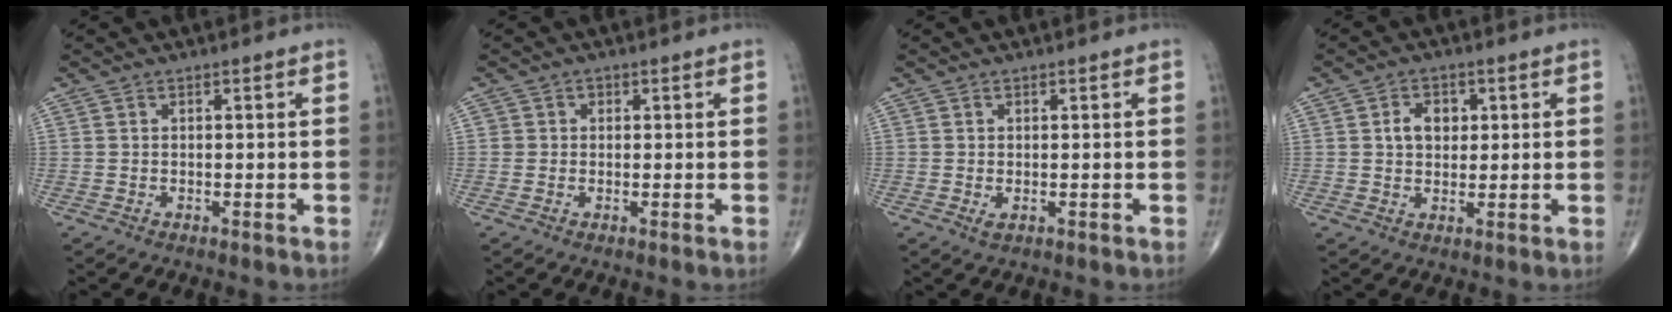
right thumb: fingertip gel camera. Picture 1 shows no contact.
{"total": 1.2, "force": [0.2, 1.2, 0.1], "torque": [0.012, 0.004, -0.001]}
{"total": 1.0, "force": [-0.1, 0.6, 0.8], "torque": [-0.012, -0.002, -0.001]}
{"total": 5.0, "force": [1.2, 3.7, 3.1], "torque": [-0.031, -0.001, 0.018]}